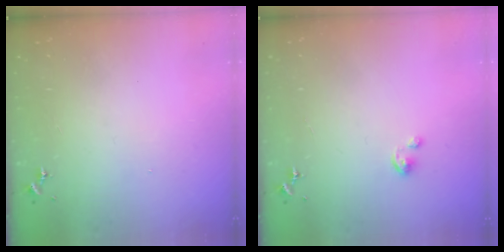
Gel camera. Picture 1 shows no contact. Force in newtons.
{"total": 1.9, "press": 1.9, "slide": 0.2}